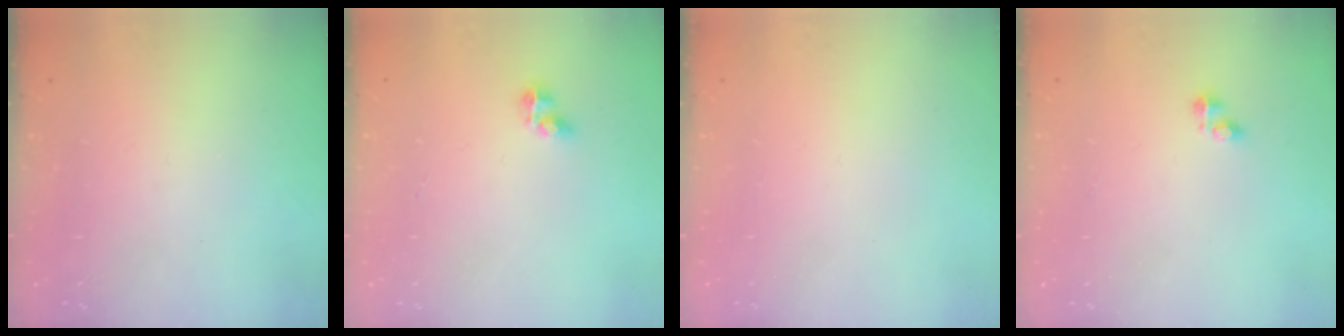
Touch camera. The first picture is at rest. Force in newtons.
{"total": 3.8, "press": 3.8, "slide": 0.4}
{"total": 0.0}
{"total": 2.4, "press": 2.4, "slide": 0.4}